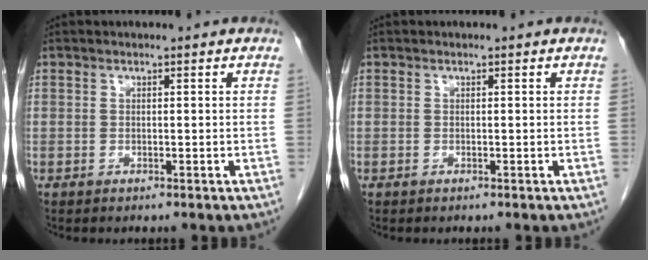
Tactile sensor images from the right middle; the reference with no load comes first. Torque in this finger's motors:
{"motor_torque": [0.20, -0.24, 0.08, 0.01]}